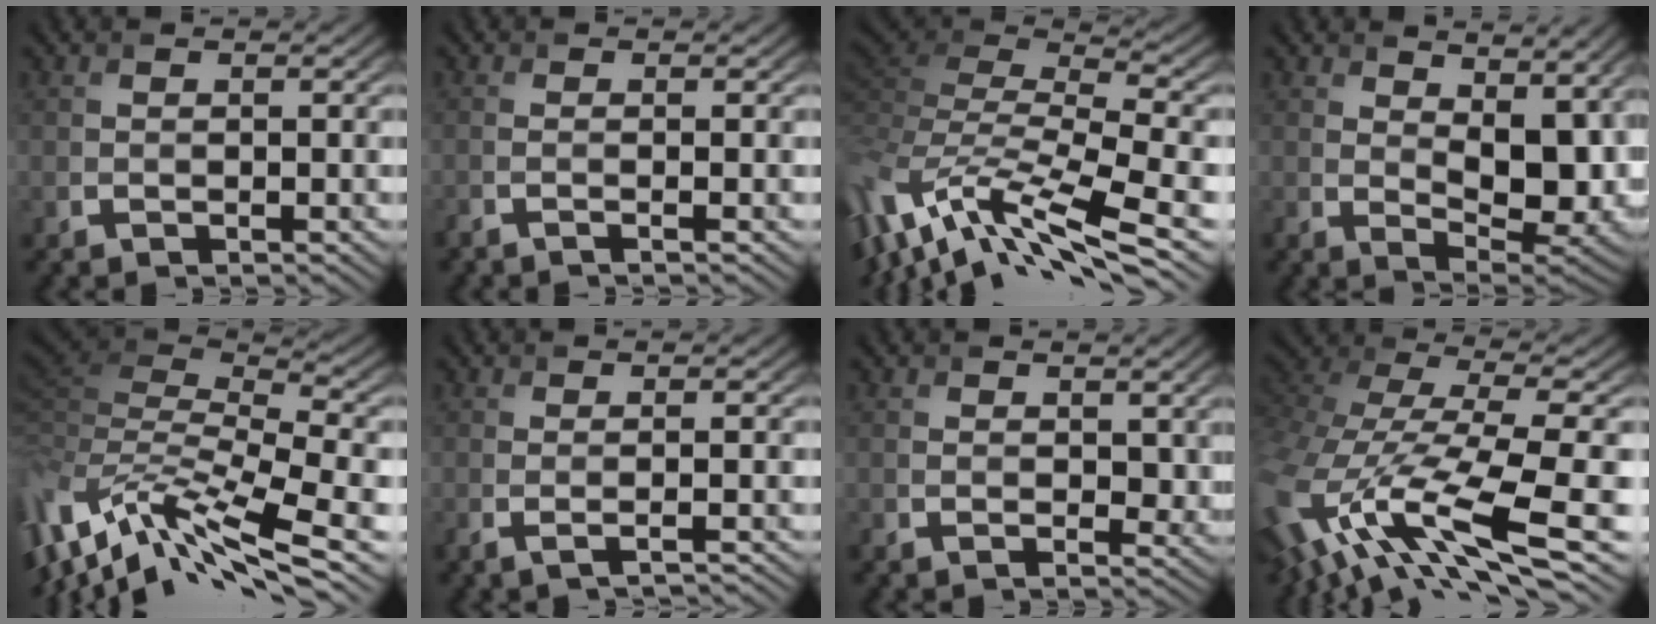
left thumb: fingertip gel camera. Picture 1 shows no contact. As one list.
[{"total": 1.0, "force": [-0.6, -0.2, 0.8], "torque": [-0.010, 0.001, -0.022]}, {"total": 13.7, "force": [-5.0, 4.7, 11.8], "torque": [-0.277, 0.009, -0.084]}, {"total": 11.9, "force": [3.9, 5.6, 9.7], "torque": [-0.157, -0.010, 0.078]}, {"total": 15.2, "force": [-5.4, 5.1, 13.2], "torque": [-0.311, -0.013, -0.079]}, {"total": 1.4, "force": [-0.3, 0.1, 1.4], "torque": [-0.018, 0.001, -0.012]}, {"total": 2.7, "force": [1.1, 1.5, 1.9], "torque": [-0.031, -0.004, 0.021]}, {"total": 15.7, "force": [-5.5, 6.4, 13.3], "torque": [-0.316, -0.038, -0.084]}]